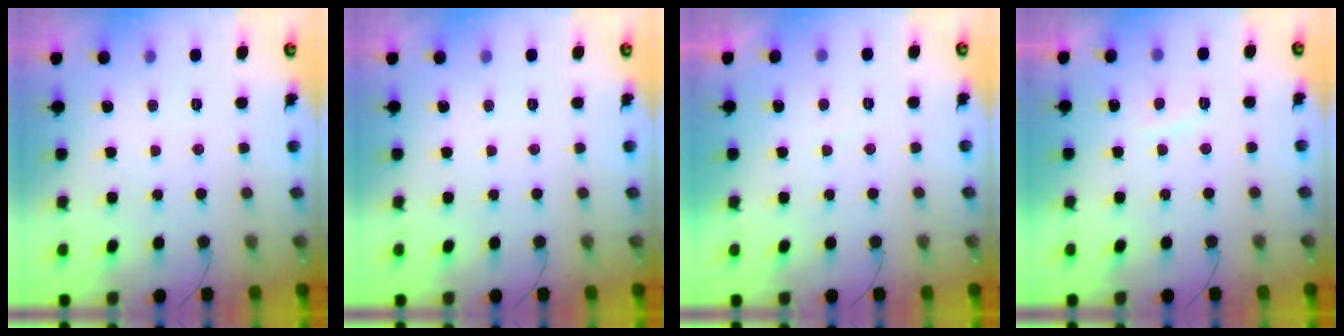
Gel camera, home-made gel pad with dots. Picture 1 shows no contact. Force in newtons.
{"total": 0.0}
{"total": 2.0, "press": 1.9, "slide": 0.7}
{"total": 3.0, "press": 2.9, "slide": 0.8}